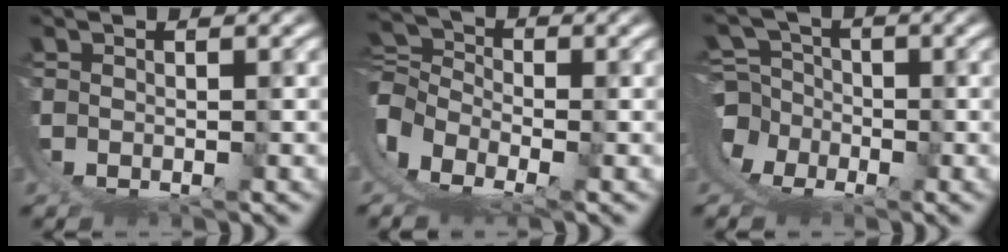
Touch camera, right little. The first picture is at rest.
{"total": 8.5, "force": [-1.4, 6.8, 4.8], "torque": [-0.116, -0.034, -0.025]}
{"total": 10.3, "force": [-1.6, 9.5, 3.7], "torque": [-0.114, -0.048, -0.029]}